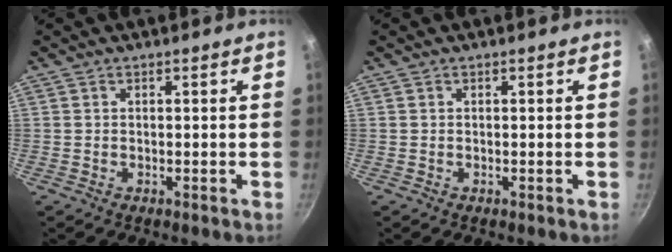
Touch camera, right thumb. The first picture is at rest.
{"total": 0.0}